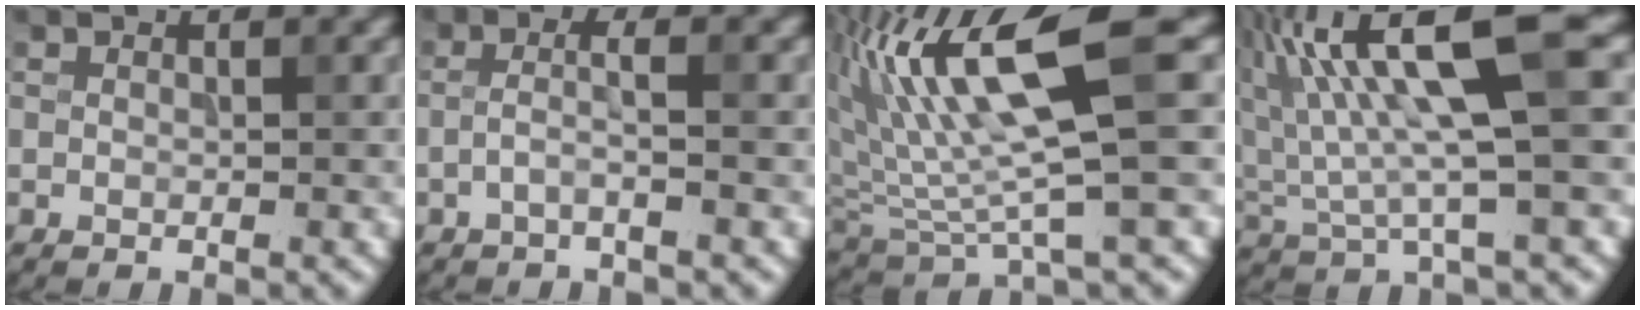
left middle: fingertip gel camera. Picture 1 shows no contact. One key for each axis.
{"total": 1.8, "fx": -0.8, "fy": 0.2, "fz": 1.7, "tx": -0.033, "ty": 0.009, "tz": -0.020}
{"total": 11.0, "fx": 3.0, "fy": 2.4, "fz": 10.3, "tx": -0.189, "ty": -0.001, "tz": 0.063}
{"total": 10.9, "fx": 3.0, "fy": 2.5, "fz": 10.2, "tx": -0.204, "ty": 0.012, "tz": 0.062}